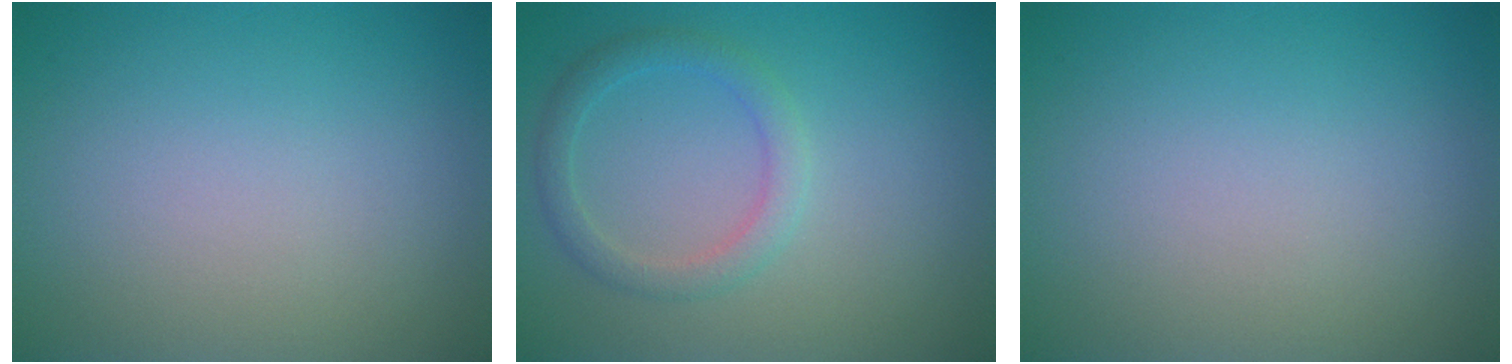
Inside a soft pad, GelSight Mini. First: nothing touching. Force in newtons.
{"total": 2.3, "press": 2.3, "slide": 0.0}
{"total": 0.0}